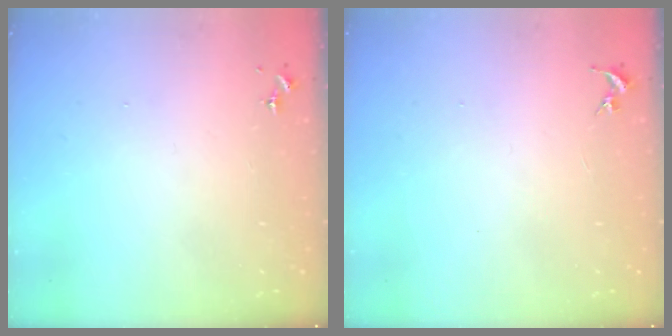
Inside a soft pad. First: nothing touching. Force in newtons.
{"total": 0.0}